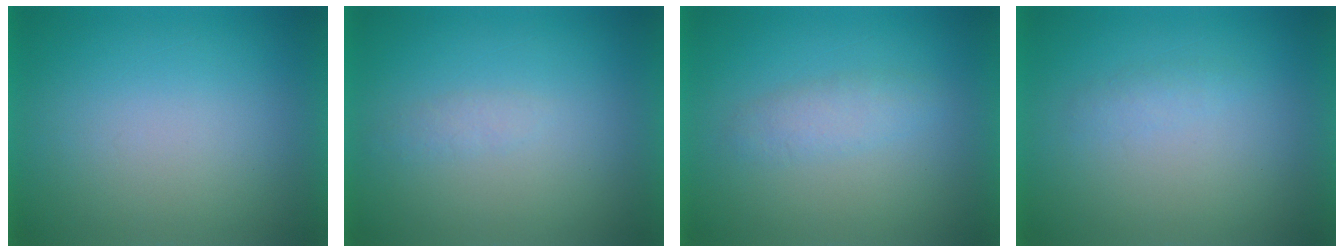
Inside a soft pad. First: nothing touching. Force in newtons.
{"total": 1.3}
{"total": 2.3}
{"total": 1.2}